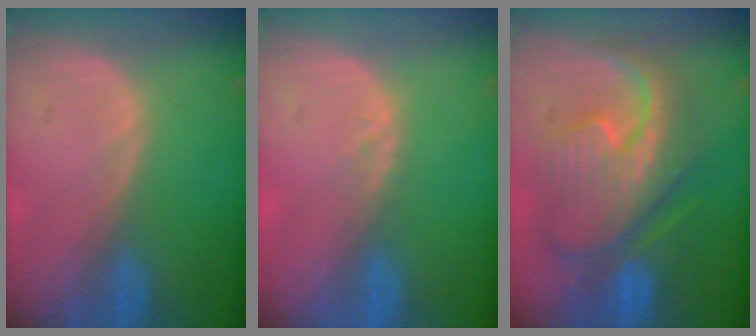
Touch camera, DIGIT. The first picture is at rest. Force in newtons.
{"total": 1.0, "press": 1.0, "slide": 0.2}
{"total": 12.4, "press": 12.3, "slide": 1.4}